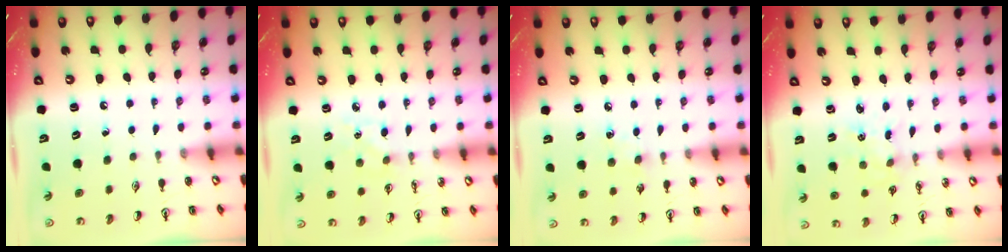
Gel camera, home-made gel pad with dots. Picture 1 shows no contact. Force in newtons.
{"total": 5.7, "press": 5.7, "slide": 0.8}
{"total": 4.9, "press": 4.9, "slide": 0.7}
{"total": 2.2, "press": 2.2, "slide": 0.3}